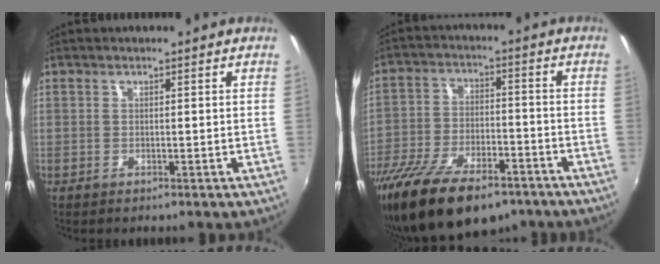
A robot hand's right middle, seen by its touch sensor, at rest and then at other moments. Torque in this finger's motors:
{"motor_torque": [1.45, -0.69, 0.48, 0.21]}